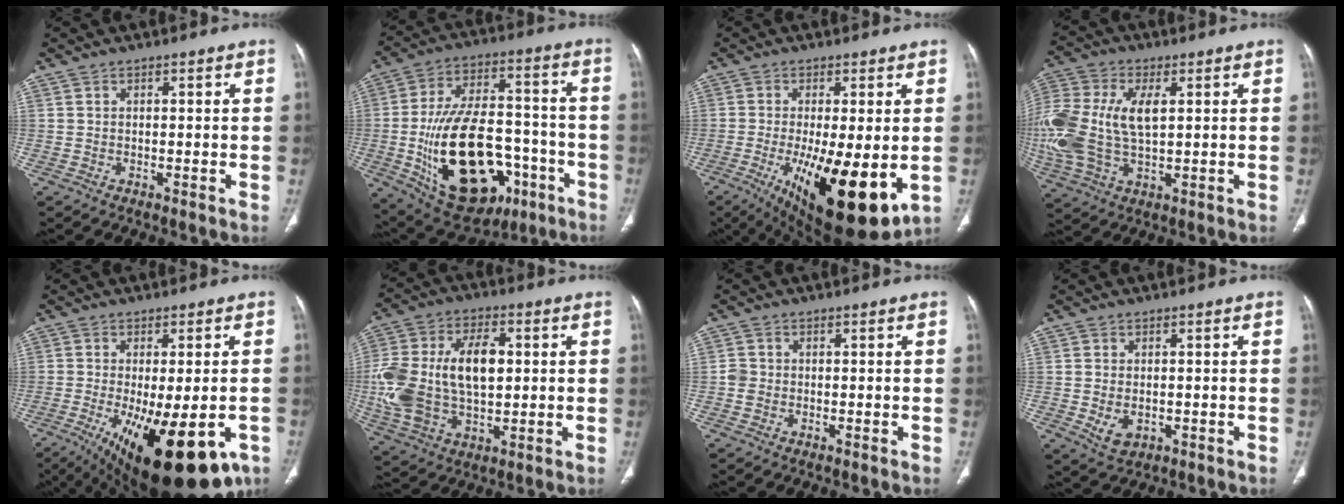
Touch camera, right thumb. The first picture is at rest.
{"total": 28.1, "force": [-8.4, 16.0, 21.5], "torque": [-0.375, 0.029, -0.109]}
{"total": 18.7, "force": [-4.6, 6.1, 17.1], "torque": [-0.254, -0.035, -0.051]}
{"total": 20.7, "force": [2.1, 11.8, 16.8], "torque": [-0.421, 0.005, 0.042]}
{"total": 21.4, "force": [-9.4, 8.1, 17.4], "torque": [-0.232, -0.025, -0.123]}
{"total": 21.0, "force": [1.3, 12.4, 16.8], "torque": [-0.349, 0.010, 0.030]}
{"total": 1.8, "force": [-0.3, 1.6, 0.7], "torque": [-0.010, 0.005, -0.009]}
{"total": 4.1, "force": [-0.8, 2.8, 2.9], "torque": [-0.052, -0.003, -0.002]}